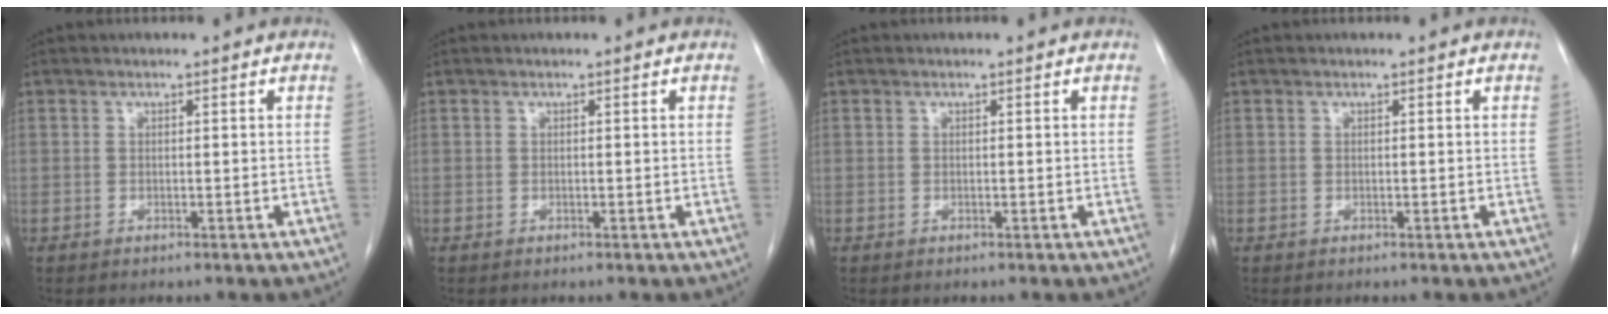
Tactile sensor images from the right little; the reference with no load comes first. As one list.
[{"total": 0.0}, {"total": 0.0}, {"total": 0.0}]